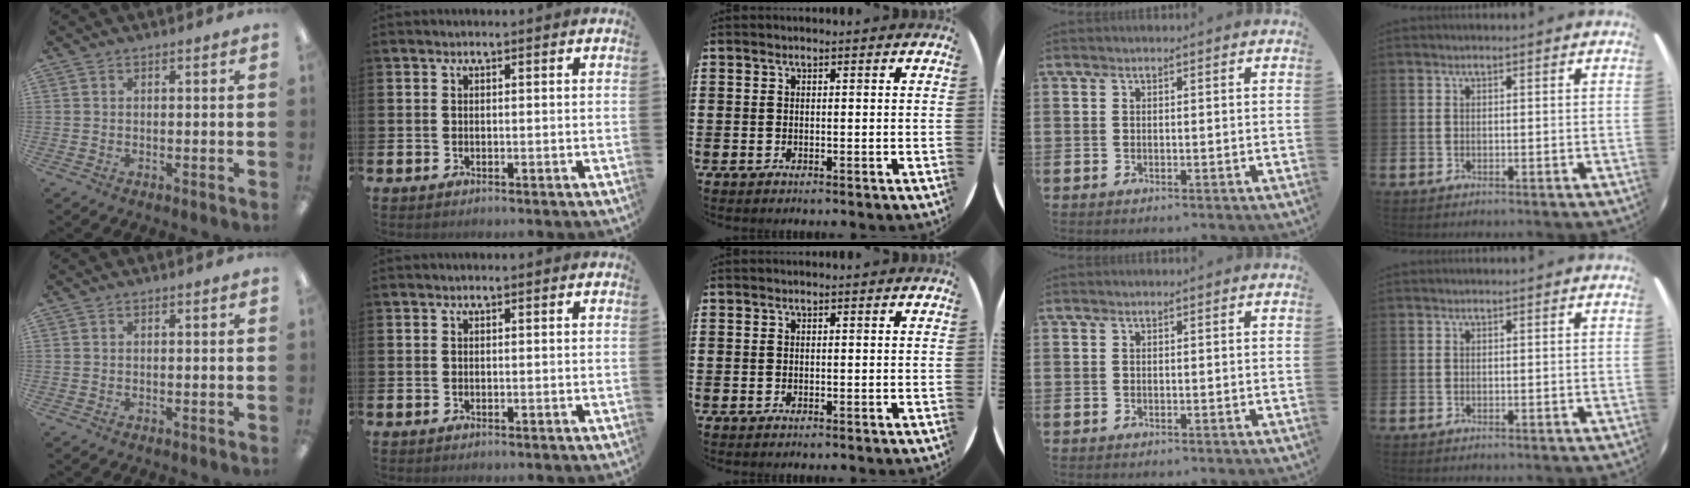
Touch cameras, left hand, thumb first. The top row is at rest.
{}